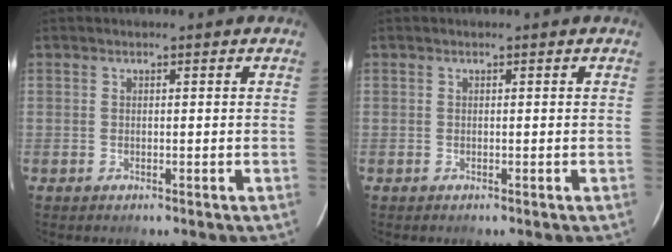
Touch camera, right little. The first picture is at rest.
{"total": 0.0}